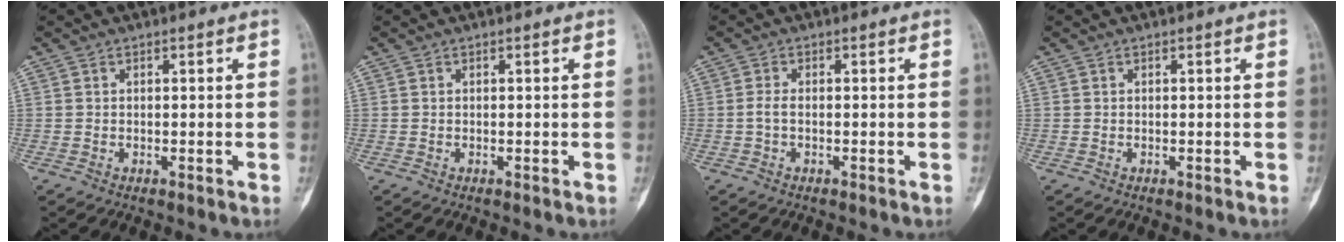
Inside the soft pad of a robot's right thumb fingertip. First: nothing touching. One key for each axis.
{"total": 0.0}
{"total": 1.5, "fx": -0.3, "fy": 0.7, "fz": 1.3, "tx": -0.031, "ty": 0.001, "tz": -0.006}
{"total": 0.0}